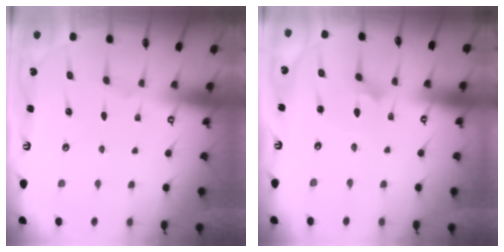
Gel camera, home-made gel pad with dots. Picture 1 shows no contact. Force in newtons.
{"total": 1.6, "press": 1.6, "slide": 0.2}